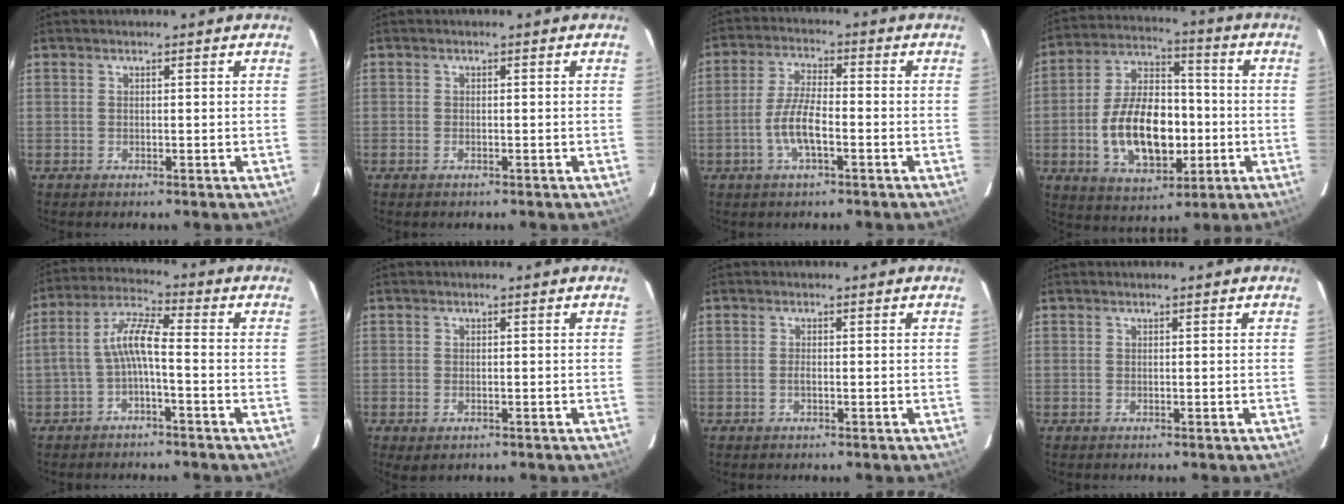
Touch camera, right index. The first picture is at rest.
{"total": 0.9, "force": [-0.6, 0.6, 0.4], "torque": [-0.008, -0.002, -0.012]}
{"total": 7.0, "force": [-2.6, 2.0, 6.2], "torque": [-0.129, 0.003, -0.051]}
{"total": 16.9, "force": [-3.4, 9.7, 13.4], "torque": [-0.267, 0.014, -0.044]}
{"total": 6.5, "force": [-2.2, 1.4, 5.9], "torque": [-0.142, 0.020, -0.041]}
{"total": 2.5, "force": [-1.2, 1.6, 1.6], "torque": [-0.030, -0.008, -0.018]}
{"total": 0.8, "force": [-0.3, 0.3, 0.7], "torque": [-0.015, 0.000, -0.007]}
{"total": 0.0}